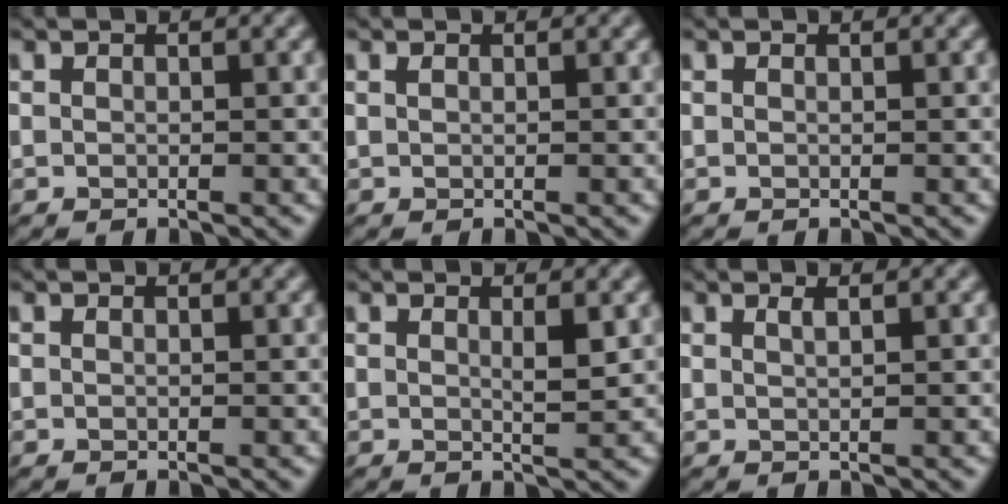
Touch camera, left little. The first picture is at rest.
{"total": 0.0}
{"total": 0.0}
{"total": 0.0}
{"total": 1.6, "force": [0.7, 0.1, 1.4], "torque": [-0.031, -0.005, 0.015]}
{"total": 0.9, "force": [0.6, -0.6, 0.4], "torque": [-0.007, -0.001, 0.011]}